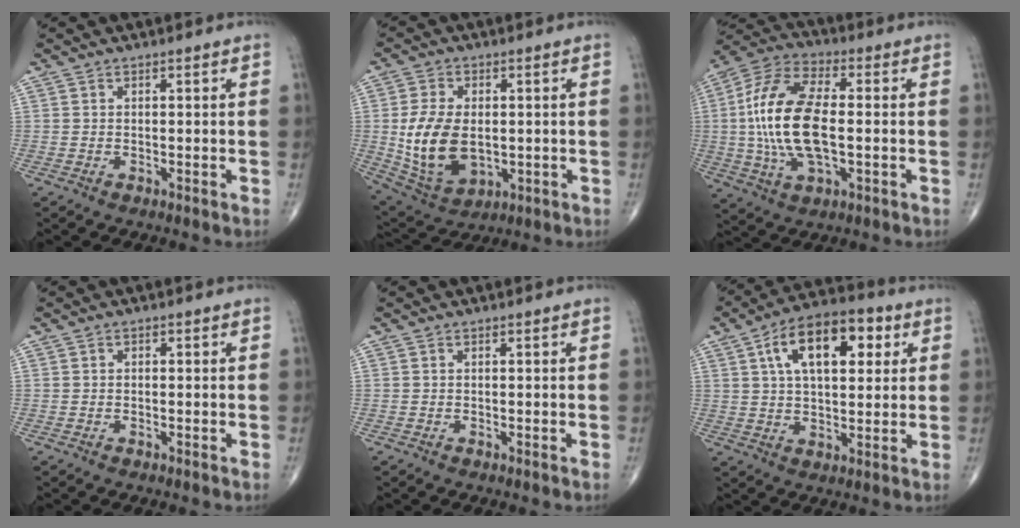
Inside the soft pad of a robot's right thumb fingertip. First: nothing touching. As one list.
[{"total": 13.5, "force": [-0.4, 8.5, 10.5], "torque": [-0.196, -0.008, 0.011]}, {"total": 18.2, "force": [-0.5, 8.5, 16.1], "torque": [-0.333, 0.016, -0.011]}, {"total": 0.5, "force": [0.0, 0.4, 0.3], "torque": [-0.001, 0.001, -0.003]}, {"total": 0.0}, {"total": 15.7, "force": [5.2, 8.0, 12.4], "torque": [-0.177, 0.009, 0.080]}]